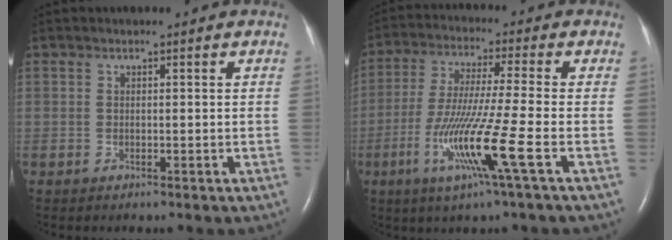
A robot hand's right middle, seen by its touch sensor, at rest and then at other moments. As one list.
[{"total": 11.6, "force": [-4.4, -1.6, 10.6], "torque": [-0.214, -0.029, -0.087]}]